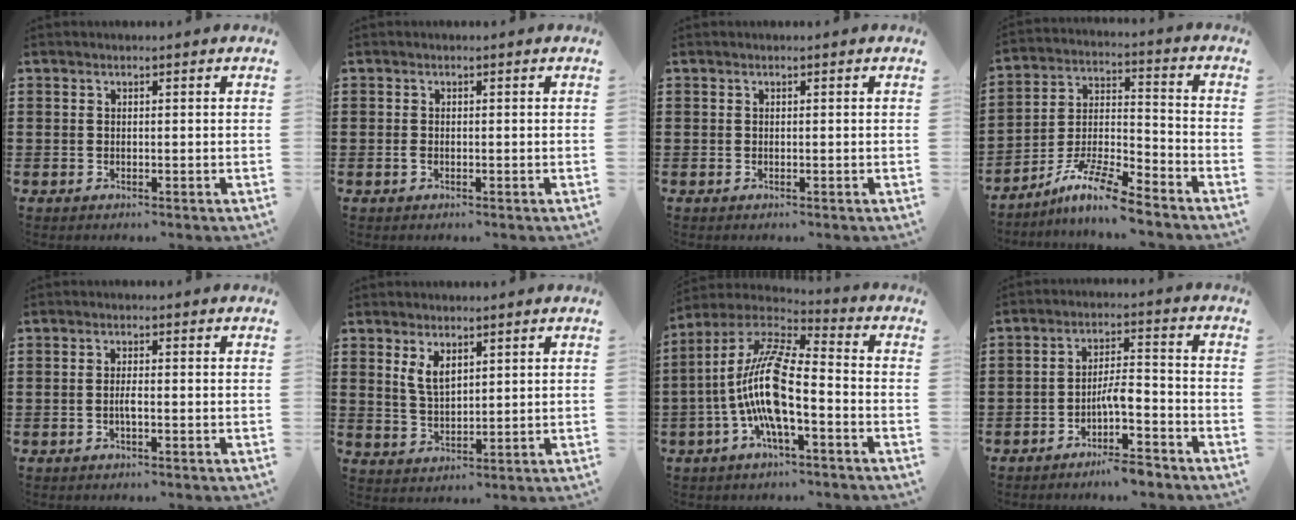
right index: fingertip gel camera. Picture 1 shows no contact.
{"total": 0.7, "force": [-0.3, 0.3, 0.6], "torque": [-0.013, -0.004, -0.004]}
{"total": 0.0}
{"total": 9.6, "force": [-8.1, 1.0, 5.0], "torque": [-0.098, 0.014, -0.159]}
{"total": 1.9, "force": [-0.6, 0.4, 1.8], "torque": [-0.042, 0.000, -0.013]}
{"total": 3.7, "force": [1.9, 1.9, 2.6], "torque": [-0.057, 0.003, 0.035]}
{"total": 12.2, "force": [-3.3, 3.1, 11.4], "torque": [-0.266, -0.022, -0.075]}
{"total": 5.9, "force": [-3.8, 1.5, 4.2], "torque": [-0.081, 0.005, -0.075]}